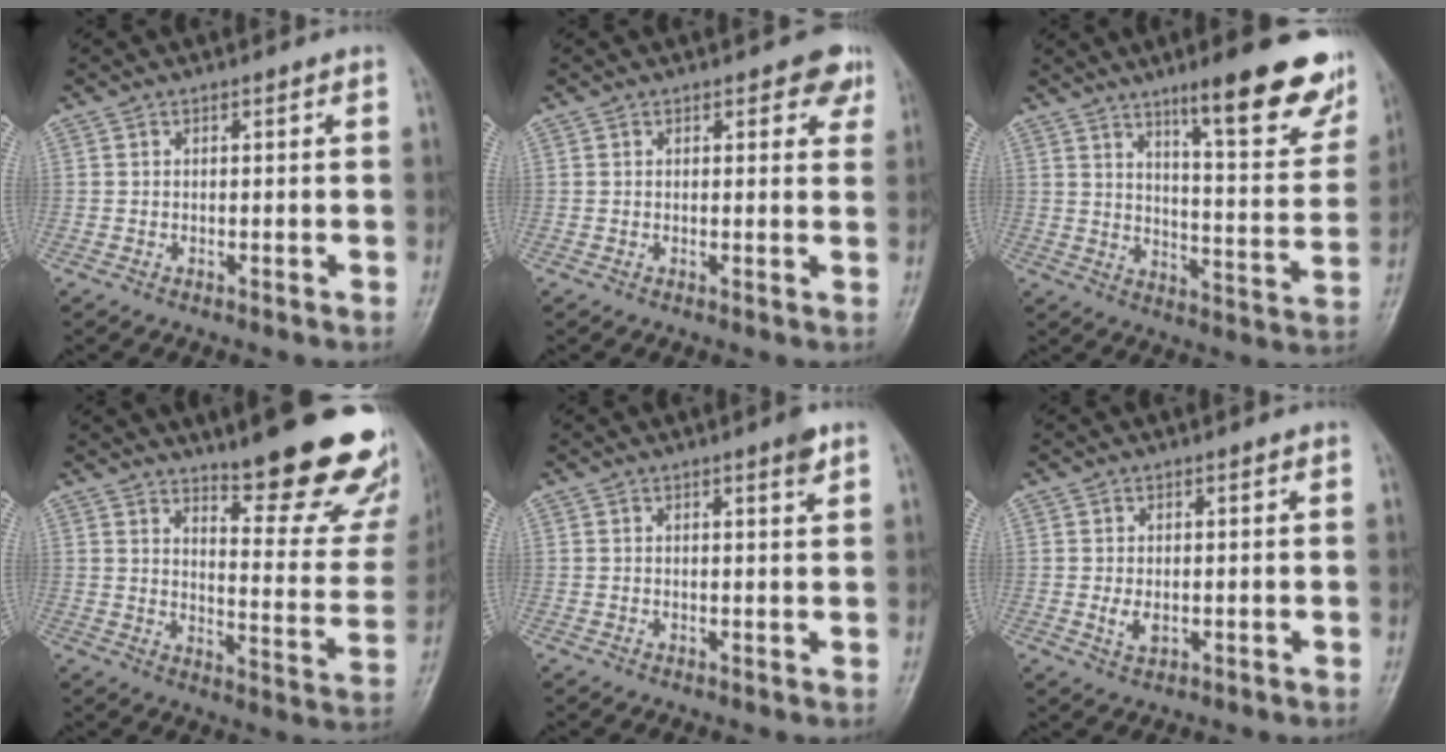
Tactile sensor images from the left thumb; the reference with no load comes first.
{"total": 3.8, "force": [2.3, 2.1, 2.1], "torque": [0.009, -0.007, 0.022]}
{"total": 19.5, "force": [12.4, 4.1, 14.4], "torque": [-0.151, -0.066, 0.178]}
{"total": 23.3, "force": [16.4, 5.8, 15.5], "torque": [-0.161, -0.112, 0.216]}
{"total": 2.4, "force": [1.5, 0.3, 1.8], "torque": [-0.023, -0.008, 0.020]}
{"total": 2.7, "force": [0.0, 1.8, 2.1], "torque": [-0.031, -0.008, 0.004]}